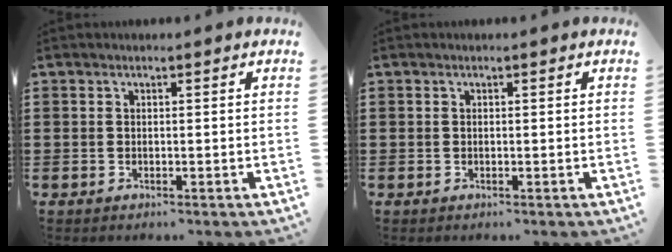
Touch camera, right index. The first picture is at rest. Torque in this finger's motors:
{"motor_torque": [0.18, 0.37, 0.03, 0.02]}